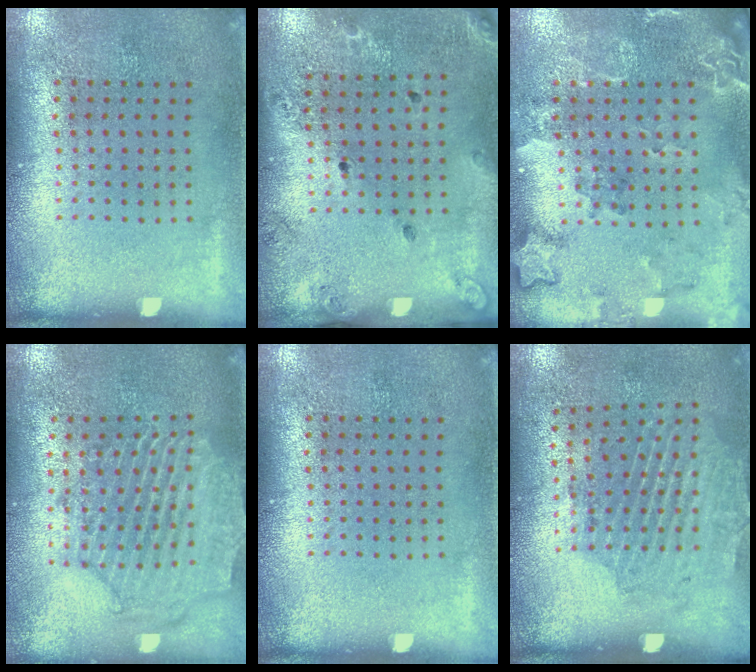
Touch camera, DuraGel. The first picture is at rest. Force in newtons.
{"total": 1.2, "press": 1.1, "slide": 0.5}
{"total": 2.2, "press": 1.9, "slide": 1.1}
{"total": 2.3, "press": 2.2, "slide": 0.8}
{"total": 0.0}
{"total": 1.8, "press": 1.1, "slide": 1.4}